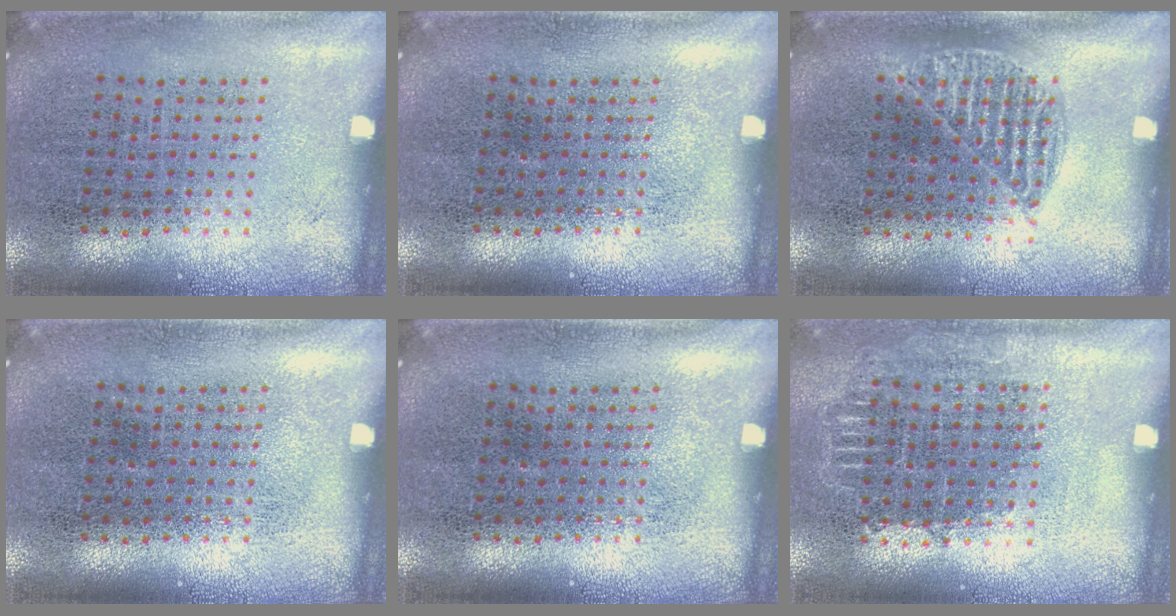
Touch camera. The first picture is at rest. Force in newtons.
{"total": 0.0}
{"total": 1.0, "press": 0.8, "slide": 0.4}
{"total": 0.0}
{"total": 0.0}
{"total": 0.7, "press": 0.7, "slide": 0.3}